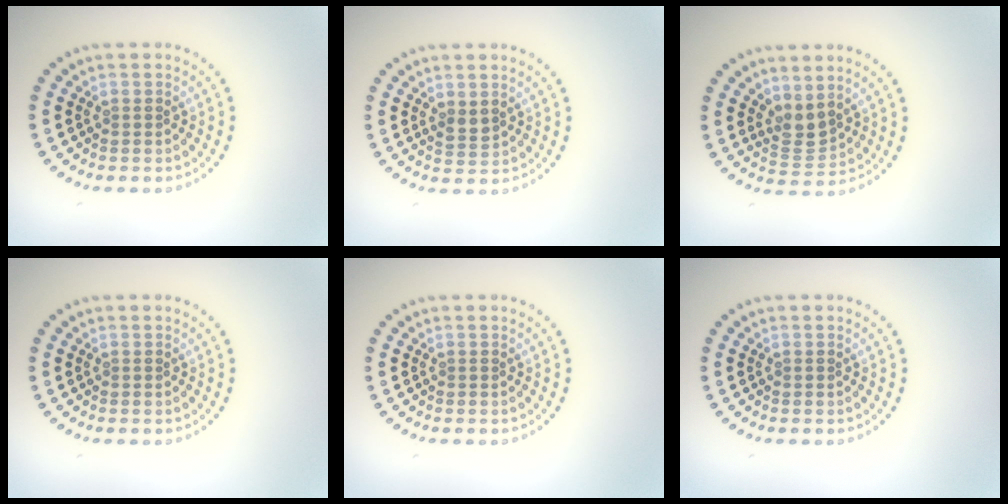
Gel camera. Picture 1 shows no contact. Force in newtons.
{"total": 1.3, "press": 1.1, "slide": 0.6}
{"total": 2.2, "press": 1.7, "slide": 1.4}
{"total": 0.0}
{"total": 0.0}
{"total": 0.0}